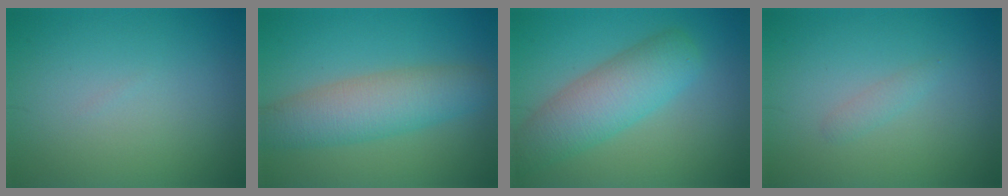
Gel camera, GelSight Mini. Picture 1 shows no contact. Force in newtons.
{"total": 5.8, "press": 5.8, "slide": 0.4}
{"total": 6.0, "press": 6.0, "slide": 0.2}
{"total": 0.9, "press": 0.9, "slide": 0.0}